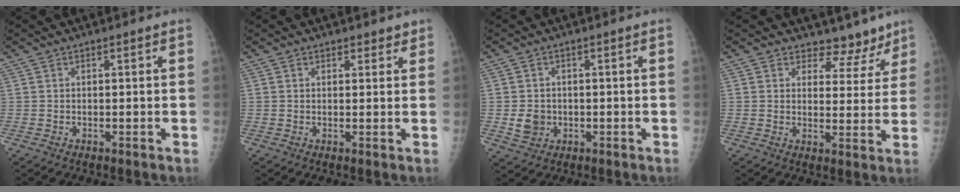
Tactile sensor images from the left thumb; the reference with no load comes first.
{"total": 1.7, "force": [1.3, 1.1, 0.1], "torque": [0.021, -0.006, 0.010]}
{"total": 4.0, "force": [-0.5, 3.5, 1.8], "torque": [-0.017, 0.002, -0.002]}
{"total": 6.9, "force": [5.6, 3.9, 0.4], "torque": [0.031, -0.042, 0.067]}